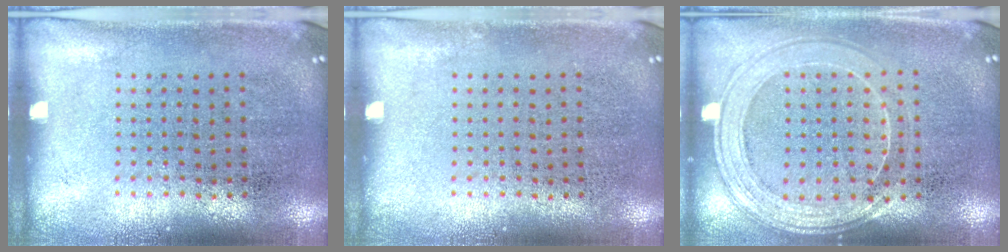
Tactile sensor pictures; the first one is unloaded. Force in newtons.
{"total": 0.0}
{"total": 1.6, "press": 1.5, "slide": 0.6}